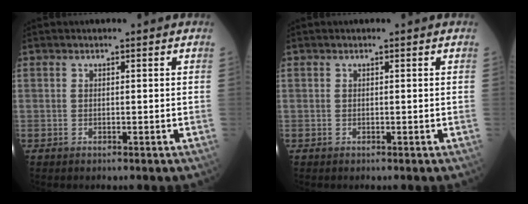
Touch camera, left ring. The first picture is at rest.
{"total": 0.0}